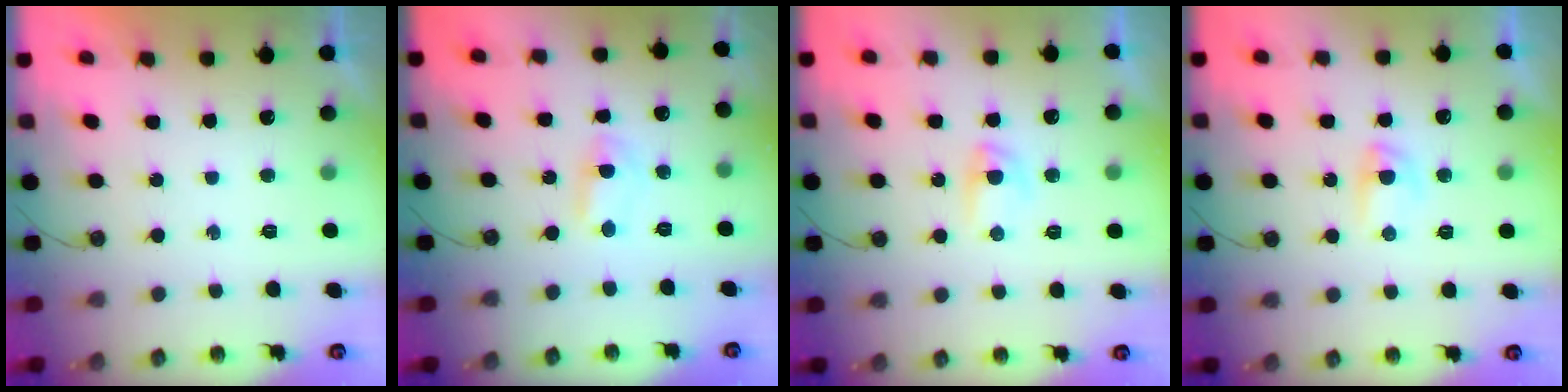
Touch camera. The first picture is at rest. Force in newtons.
{"total": 1.0, "press": 0.8, "slide": 0.6}
{"total": 2.9, "press": 2.9, "slide": 0.5}
{"total": 2.9, "press": 2.9, "slide": 0.5}